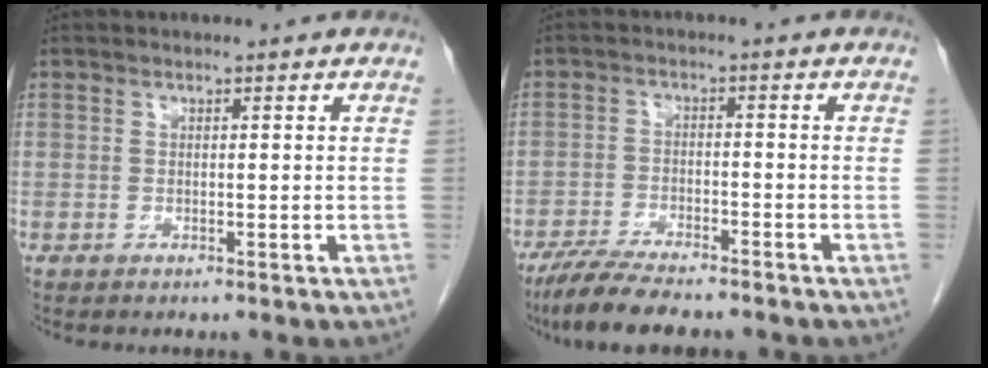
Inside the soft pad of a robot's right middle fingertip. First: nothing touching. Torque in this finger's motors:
{"motor_torque": [1.03, -1.11, 0.10, 0.09]}